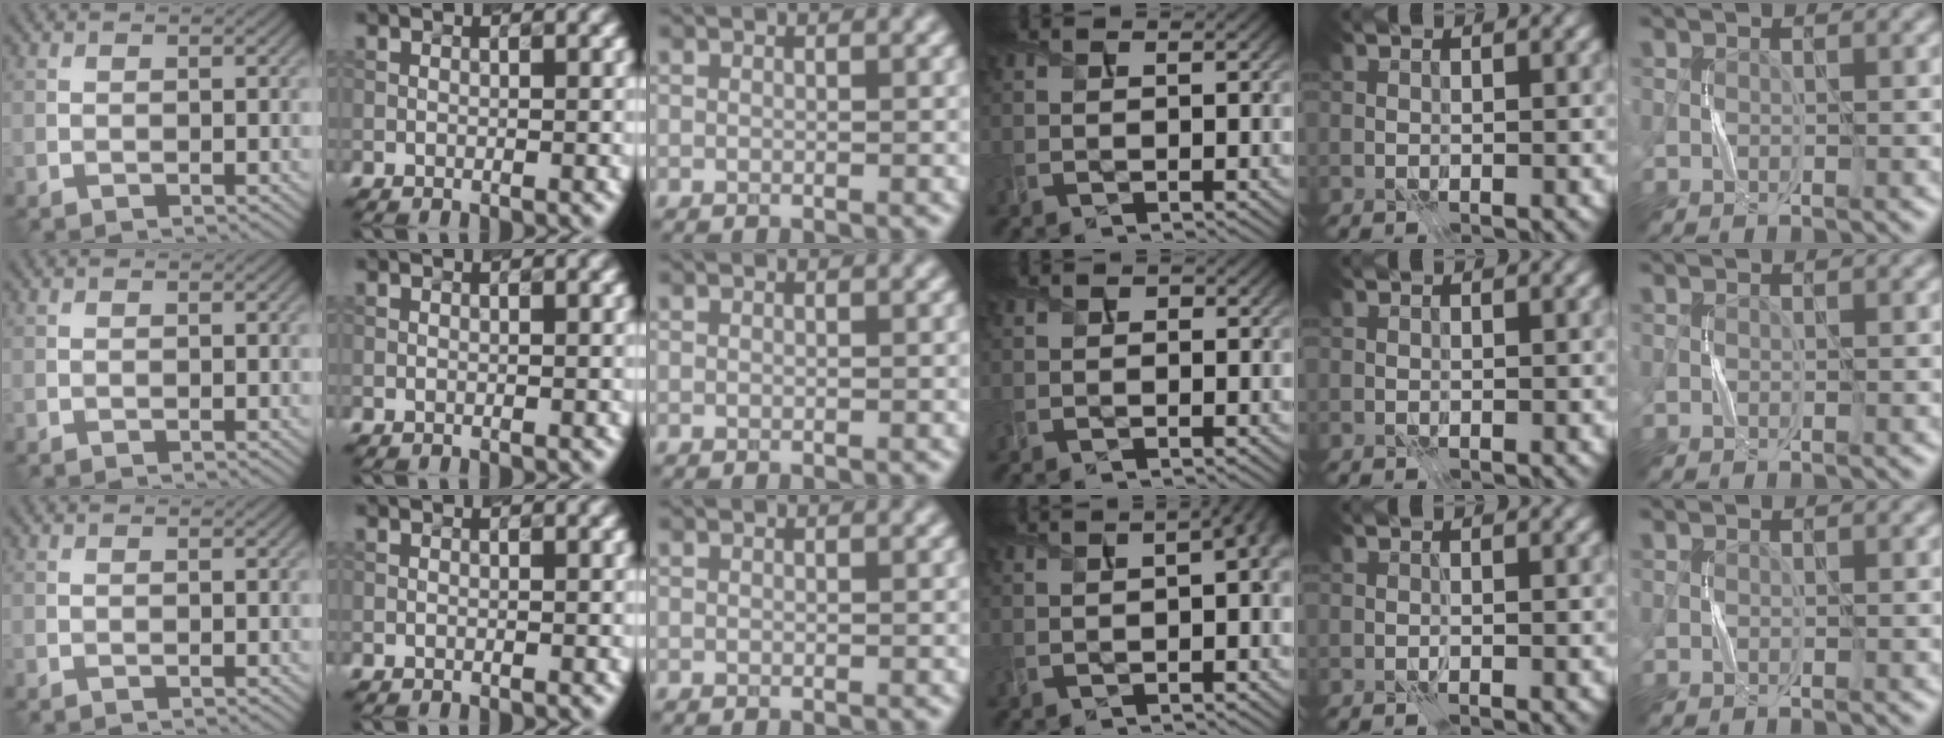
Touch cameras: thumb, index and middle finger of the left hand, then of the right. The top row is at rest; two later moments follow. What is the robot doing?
{"motion": "press", "object": "syringe"}